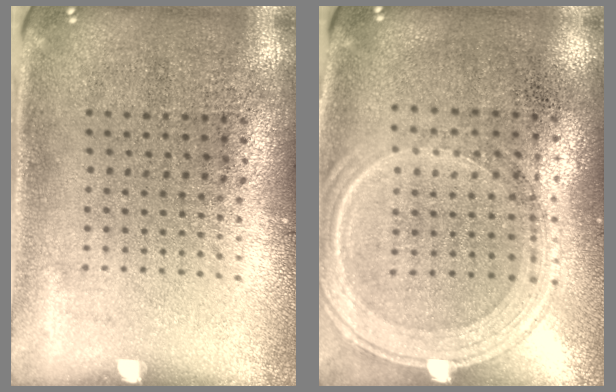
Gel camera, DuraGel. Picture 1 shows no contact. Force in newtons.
{"total": 1.3, "press": 1.2, "slide": 0.3}